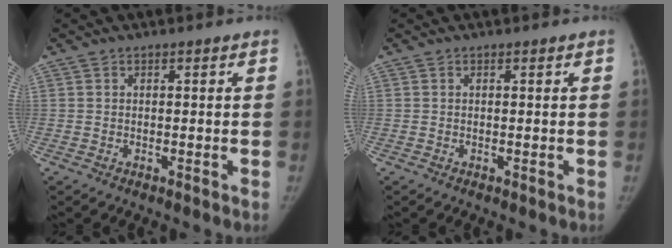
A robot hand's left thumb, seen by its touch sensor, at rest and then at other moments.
{"total": 0.0}